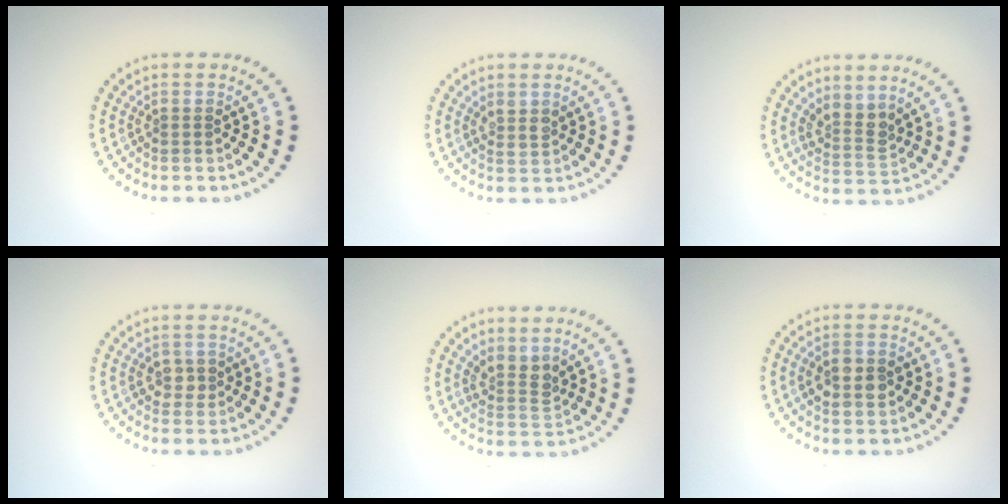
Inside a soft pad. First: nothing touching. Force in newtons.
{"total": 1.1, "press": 0.9, "slide": 0.6}
{"total": 2.6, "press": 1.9, "slide": 1.7}
{"total": 1.5, "press": 1.4, "slide": 0.6}
{"total": 2.6, "press": 1.9, "slide": 1.7}
{"total": 2.9, "press": 2.9, "slide": 0.1}